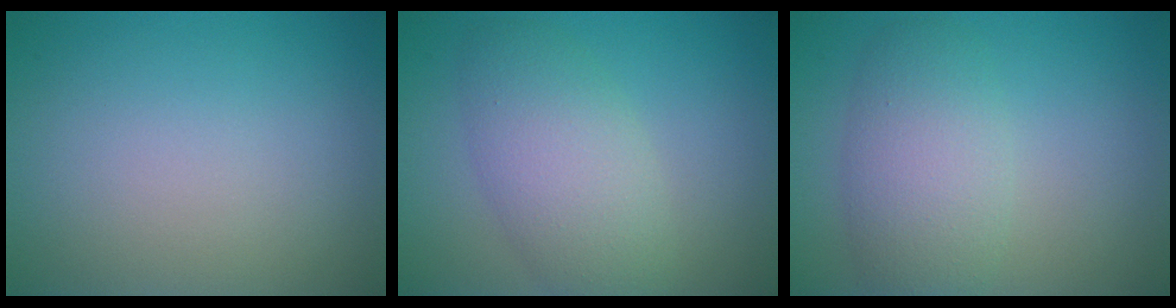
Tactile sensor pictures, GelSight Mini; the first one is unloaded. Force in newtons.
{"total": 5.2, "press": 5.2, "slide": 0.2}
{"total": 4.9, "press": 4.9, "slide": 0.1}